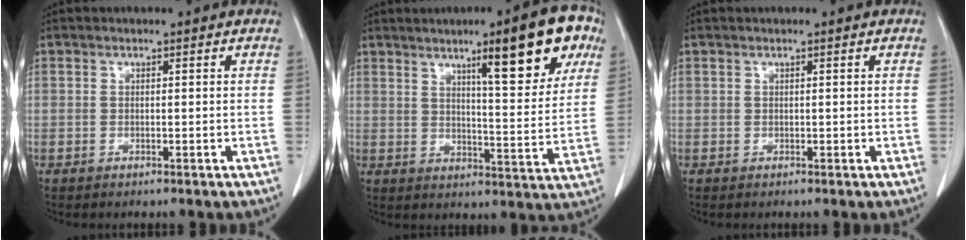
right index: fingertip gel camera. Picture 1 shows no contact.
{"total": 14.8, "force": [7.8, 2.2, 12.3], "torque": [-0.155, 0.004, 0.104]}
{"total": 0.0}